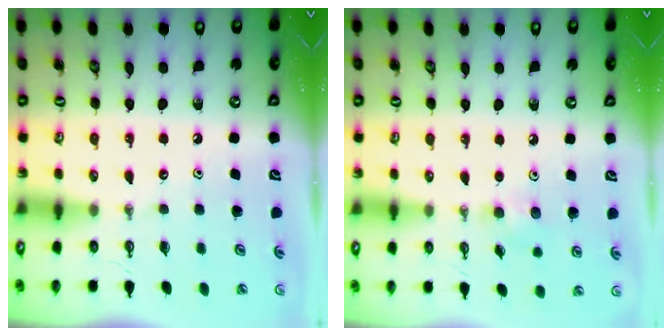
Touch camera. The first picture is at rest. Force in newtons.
{"total": 5.2, "press": 5.0, "slide": 1.2}